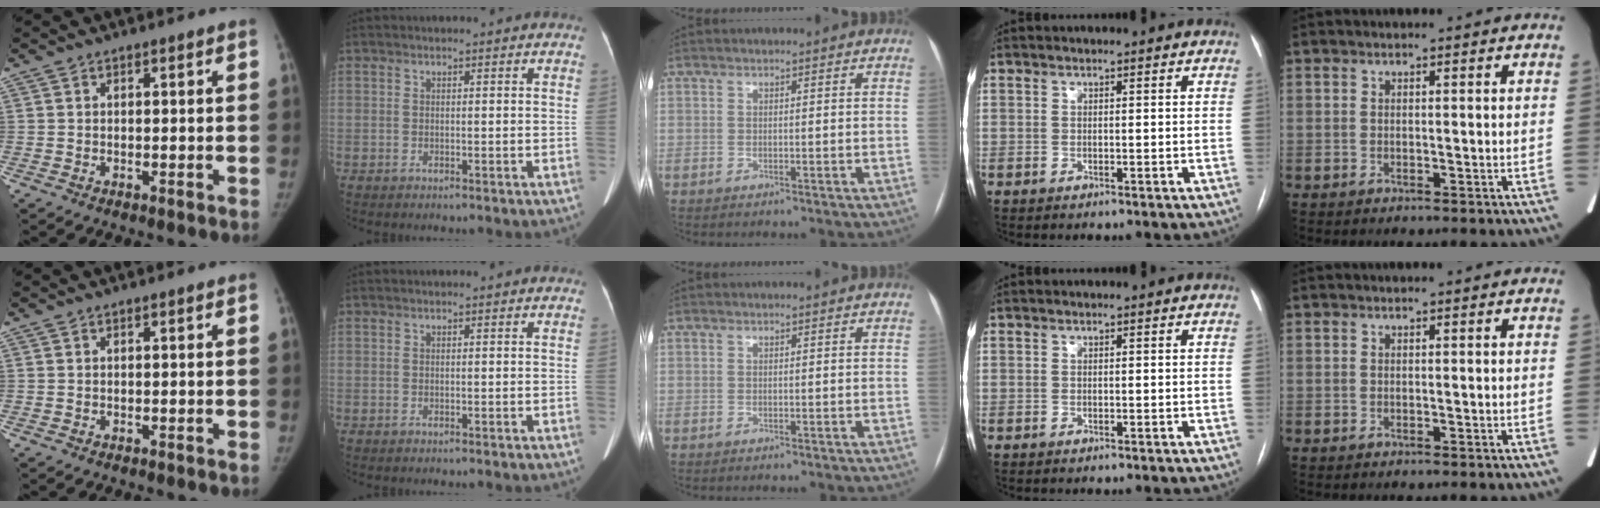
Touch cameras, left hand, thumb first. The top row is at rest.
{}